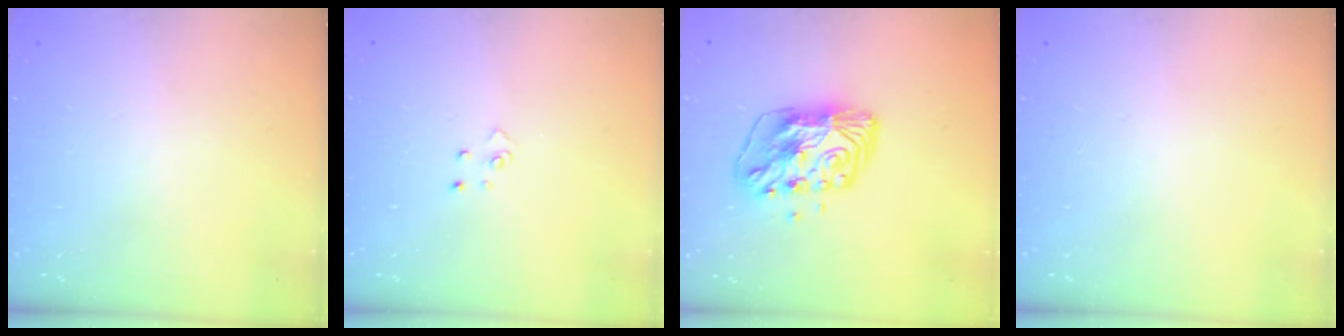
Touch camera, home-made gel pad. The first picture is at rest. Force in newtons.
{"total": 4.1, "press": 4.1, "slide": 0.4}
{"total": 10.2, "press": 10.2, "slide": 0.9}
{"total": 0.0}